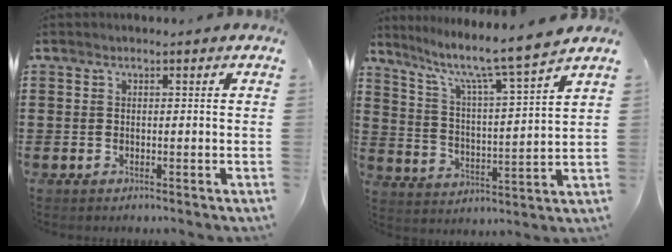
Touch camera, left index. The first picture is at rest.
{"total": 7.1, "force": [5.8, -0.4, 4.1], "torque": [-0.104, -0.044, 0.086]}